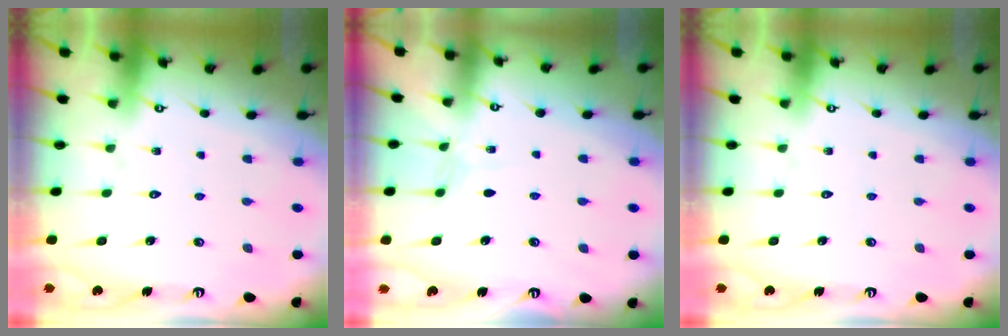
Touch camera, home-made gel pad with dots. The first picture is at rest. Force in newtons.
{"total": 3.3, "press": 3.3, "slide": 0.4}
{"total": 0.0}